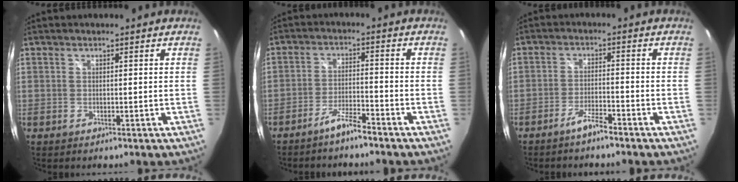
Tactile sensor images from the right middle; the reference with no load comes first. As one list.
[{"total": 4.5, "force": [-3.9, 0.2, 2.2], "torque": [-0.060, 0.005, -0.069]}, {"total": 3.7, "force": [-3.1, 0.4, 1.9], "torque": [-0.054, 0.003, -0.057]}]